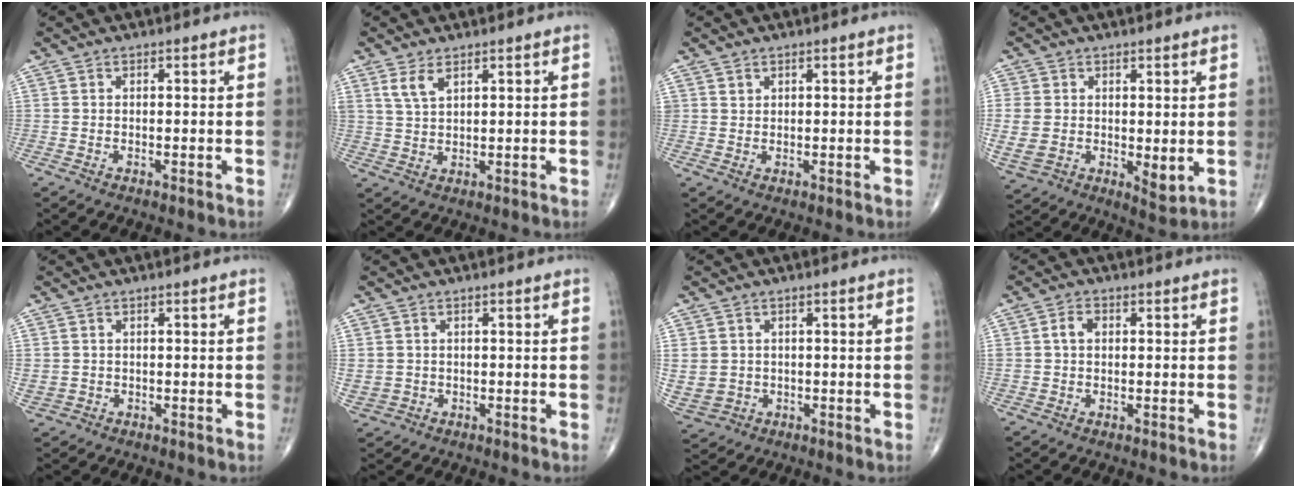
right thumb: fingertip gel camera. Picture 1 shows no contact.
{"total": 3.7, "force": [2.3, 1.7, 2.4], "torque": [-0.047, -0.008, 0.052]}
{"total": 1.1, "force": [0.7, 0.8, 0.1], "torque": [0.010, -0.003, 0.009]}
{"total": 10.4, "force": [-0.1, 6.5, 8.1], "torque": [-0.146, -0.017, 0.008]}
{"total": 2.5, "force": [-0.1, 2.3, 0.9], "torque": [-0.018, 0.004, 0.009]}
{"total": 4.1, "force": [-0.2, 3.8, 1.5], "torque": [-0.031, 0.004, 0.010]}
{"total": 10.5, "force": [-0.6, 9.6, 4.3], "torque": [-0.129, 0.011, 0.013]}
{"total": 2.9, "force": [0.4, 2.2, 1.9], "torque": [-0.037, 0.009, 0.007]}